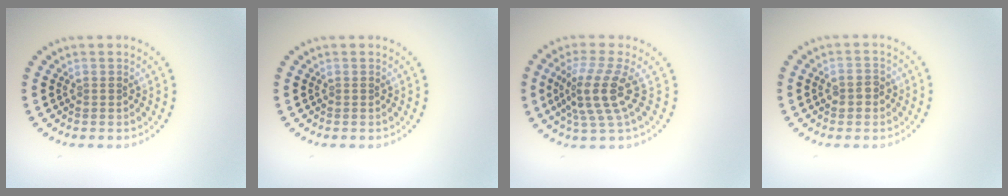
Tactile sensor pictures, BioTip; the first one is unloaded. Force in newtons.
{"total": 0.0}
{"total": 4.2, "press": 3.2, "slide": 2.8}
{"total": 1.7, "press": 1.7, "slide": 0.1}